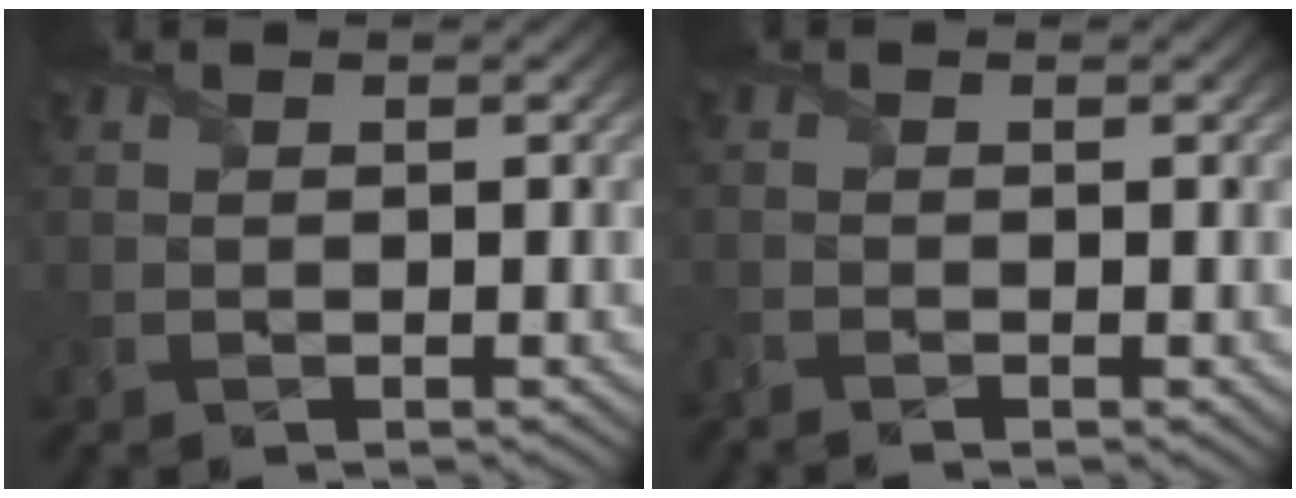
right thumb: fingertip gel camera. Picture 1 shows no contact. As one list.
[{"total": 1.5, "force": [-1.3, 0.2, 0.7], "torque": [-0.017, -0.012, -0.030]}]